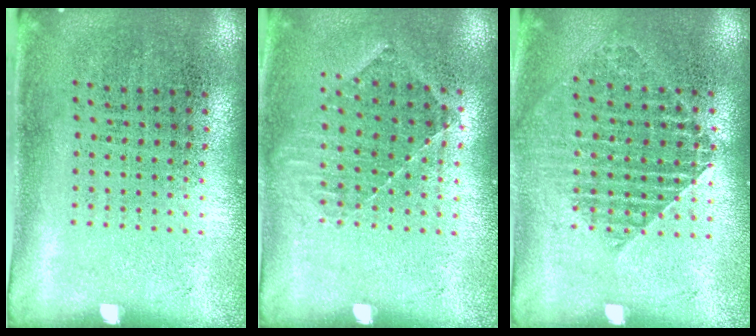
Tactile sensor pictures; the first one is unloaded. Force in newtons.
{"total": 0.9, "press": 0.9, "slide": 0.2}
{"total": 1.4, "press": 1.3, "slide": 0.5}